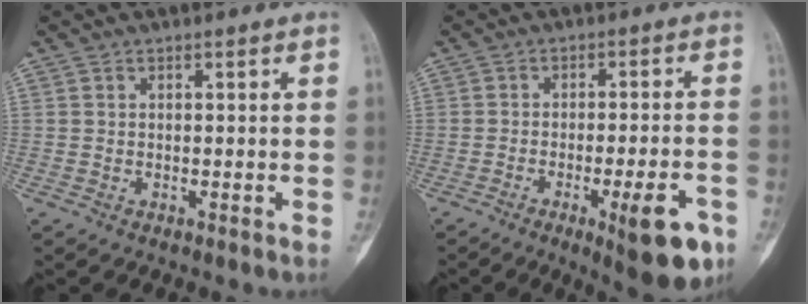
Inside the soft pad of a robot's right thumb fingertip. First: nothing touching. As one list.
[{"total": 10.0, "force": [-4.7, 2.5, 8.5], "torque": [-0.104, 0.014, -0.059]}]